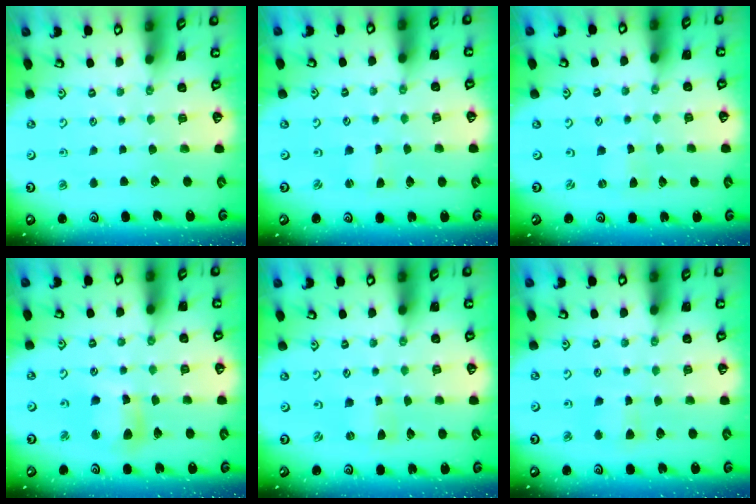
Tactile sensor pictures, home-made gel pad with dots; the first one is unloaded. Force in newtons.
{"total": 0.0}
{"total": 0.0}
{"total": 9.5, "press": 9.4, "slide": 1.1}
{"total": 0.0}
{"total": 3.3, "press": 3.3, "slide": 0.6}